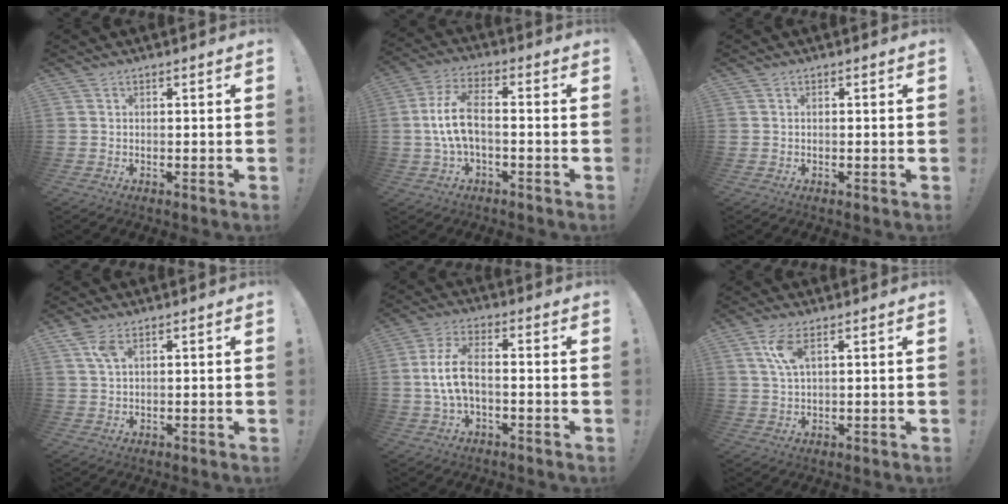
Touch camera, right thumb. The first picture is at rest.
{"total": 10.3, "force": [-1.1, 4.5, 9.1], "torque": [-0.176, 0.011, -0.016]}
{"total": 0.0}
{"total": 4.5, "force": [2.3, 1.8, 3.4], "torque": [-0.065, 0.000, 0.042]}
{"total": 9.3, "force": [-1.1, 4.1, 8.3], "torque": [-0.170, 0.004, -0.019]}
{"total": 6.3, "force": [2.6, 2.1, 5.4], "torque": [-0.099, -0.001, 0.045]}